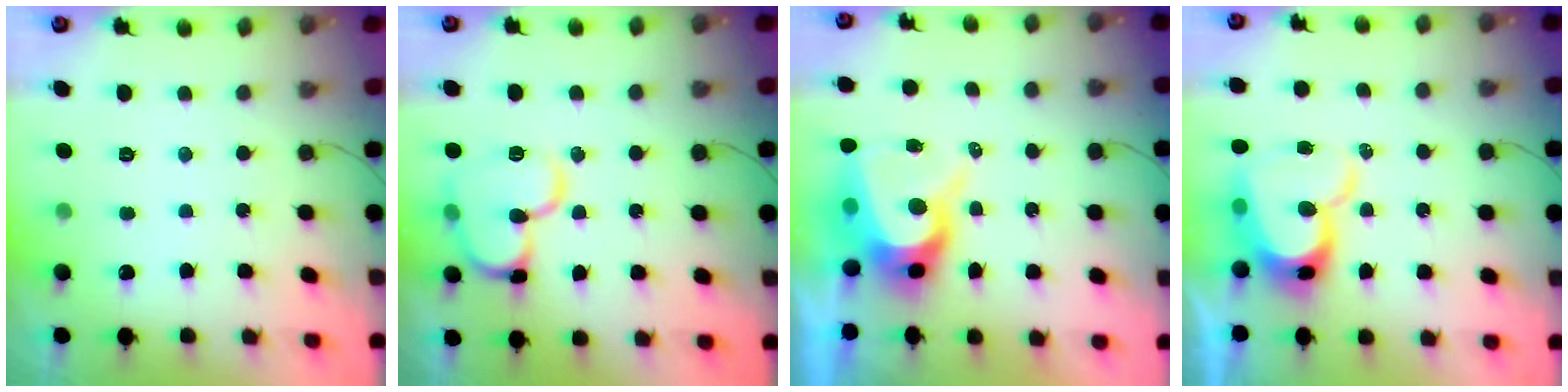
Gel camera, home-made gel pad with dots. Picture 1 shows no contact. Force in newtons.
{"total": 14.1, "press": 14.0, "slide": 1.5}
{"total": 11.3, "press": 11.2, "slide": 0.9}
{"total": 15.2, "press": 15.1, "slide": 1.6}